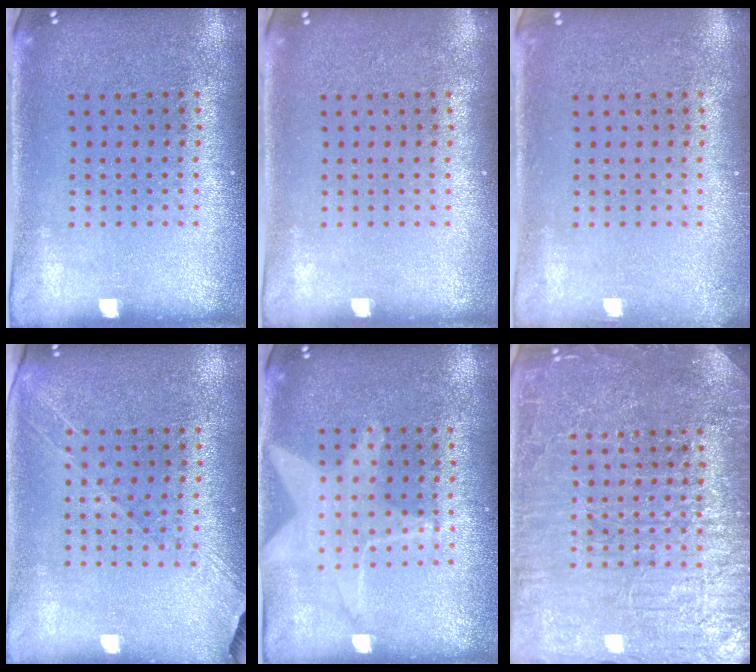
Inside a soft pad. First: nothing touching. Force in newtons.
{"total": 0.0}
{"total": 0.6, "press": 0.6, "slide": 0.0}
{"total": 1.3, "press": 1.2, "slide": 0.6}
{"total": 1.4, "press": 1.4, "slide": 0.4}
{"total": 7.1, "press": 7.1, "slide": 1.0}